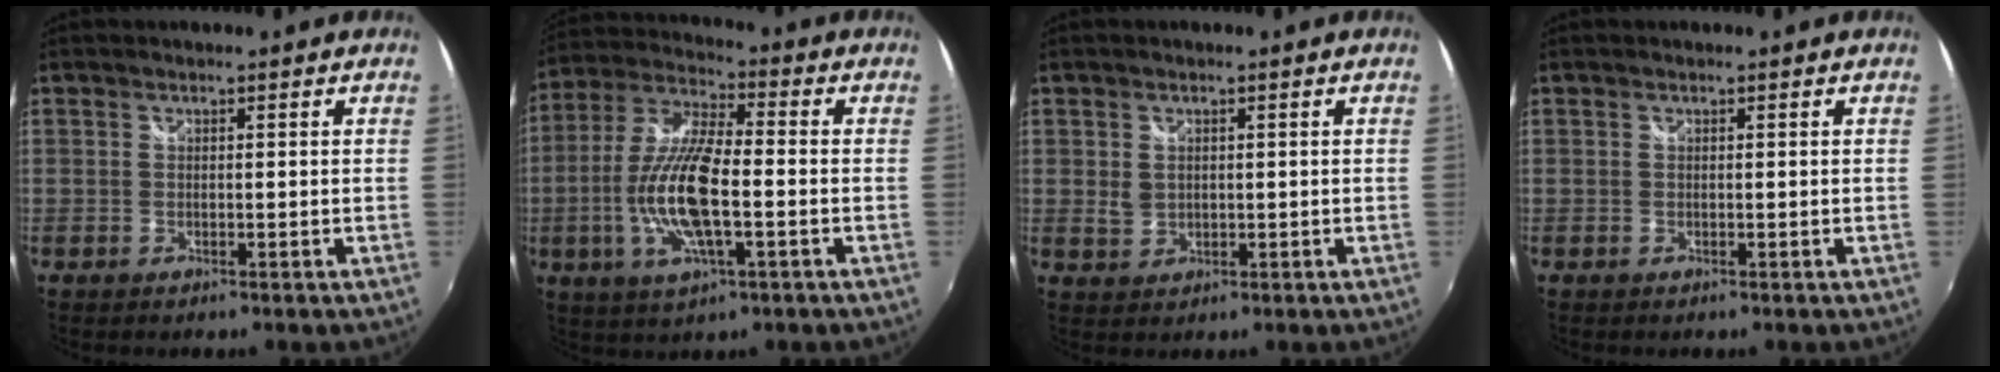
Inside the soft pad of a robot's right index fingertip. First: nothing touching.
{"total": 14.7, "force": [-3.2, 4.3, 13.7], "torque": [-0.277, -0.006, -0.061]}
{"total": 2.8, "force": [0.3, 2.3, 1.5], "torque": [-0.025, -0.001, 0.009]}
{"total": 0.0}